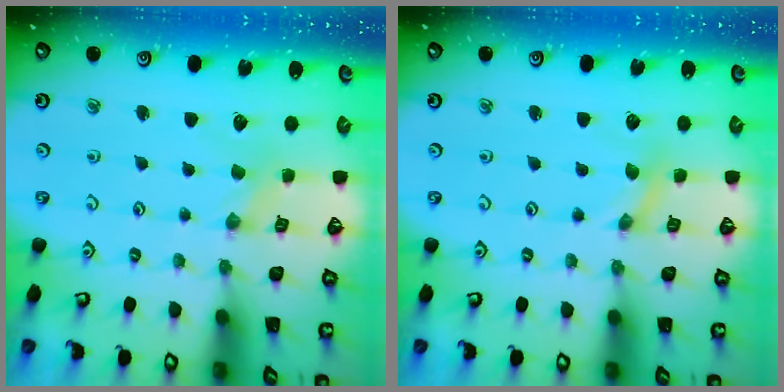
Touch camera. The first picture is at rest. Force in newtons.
{"total": 0.0}